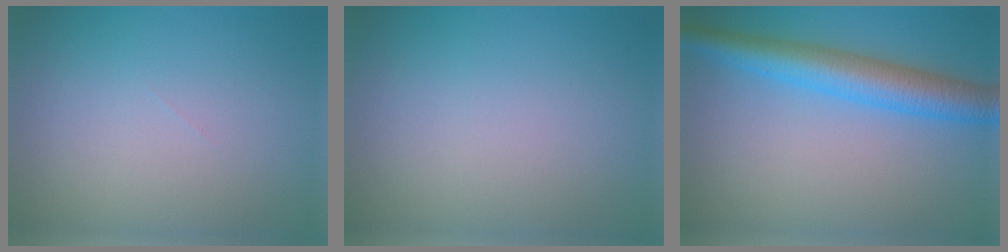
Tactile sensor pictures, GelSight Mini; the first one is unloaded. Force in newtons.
{"total": 0.0}
{"total": 5.9, "press": 5.9, "slide": 0.1}